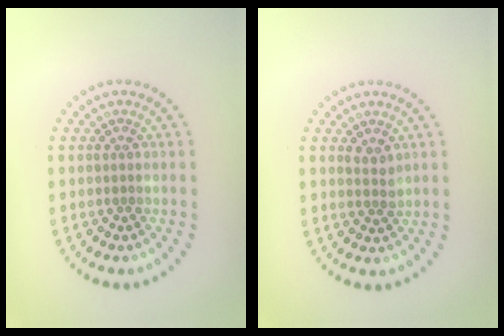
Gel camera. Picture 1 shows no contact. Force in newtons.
{"total": 1.4, "press": 1.2, "slide": 0.7}